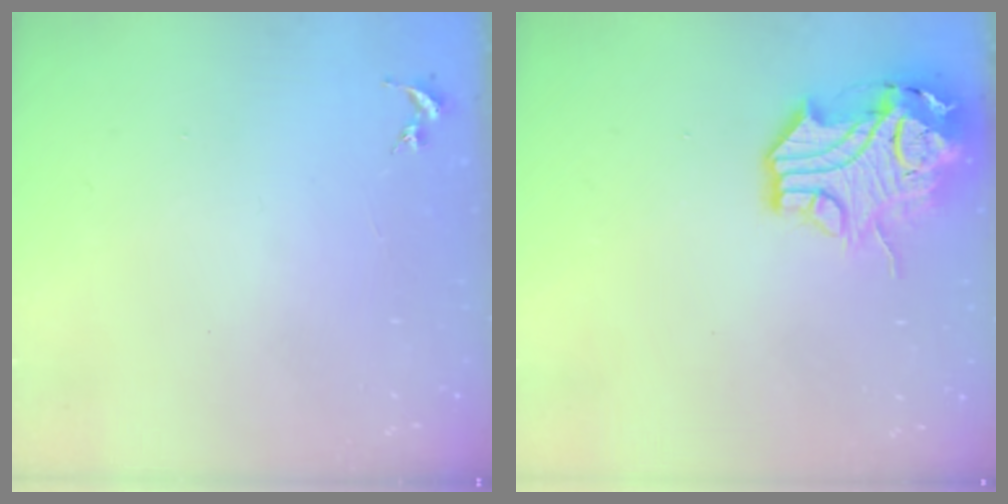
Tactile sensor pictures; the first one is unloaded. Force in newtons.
{"total": 15.4, "press": 15.3, "slide": 2.0}